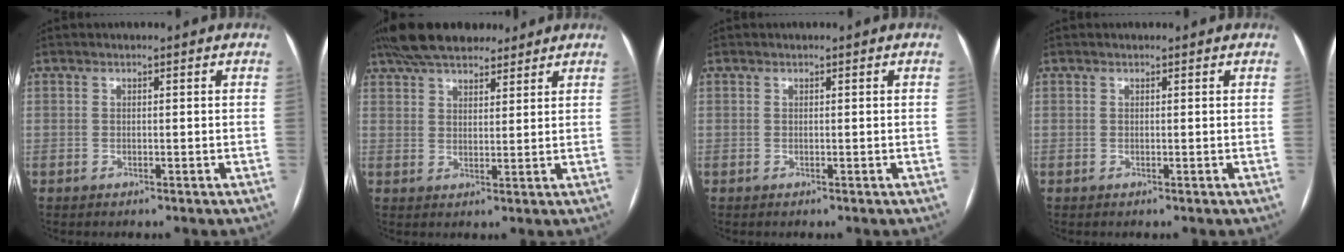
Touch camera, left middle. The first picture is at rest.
{"total": 12.6, "force": [10.2, 4.5, 5.9], "torque": [-0.098, 0.041, 0.165]}
{"total": 0.0}
{"total": 1.2, "force": [1.1, 0.5, 0.2], "torque": [-0.009, 0.022, 0.014]}